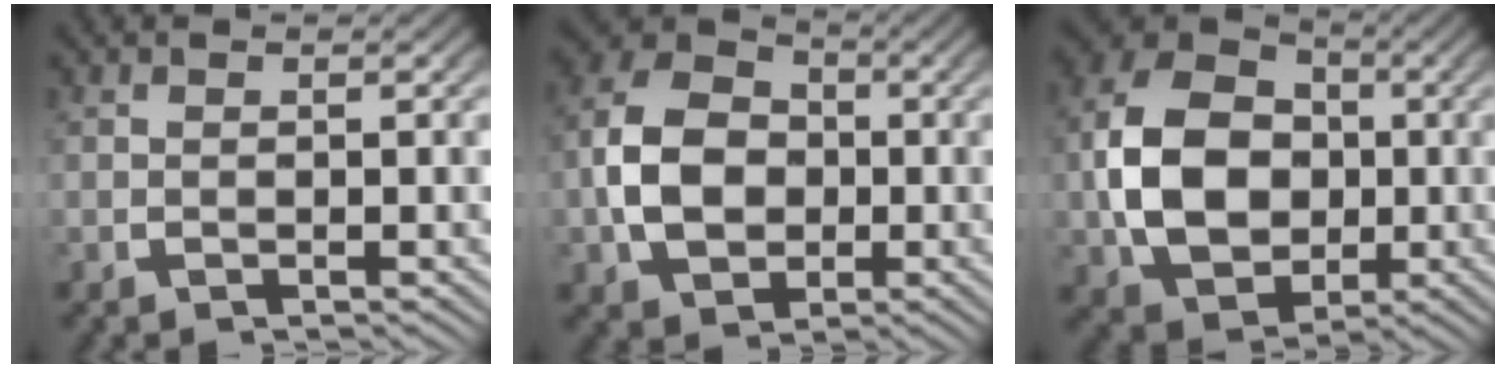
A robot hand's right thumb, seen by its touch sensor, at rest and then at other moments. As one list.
[{"total": 10.8, "force": [-0.5, 8.2, 6.9], "torque": [-0.142, -0.024, -0.001]}, {"total": 14.9, "force": [-0.3, 11.4, 9.6], "torque": [-0.213, -0.041, 0.006]}]